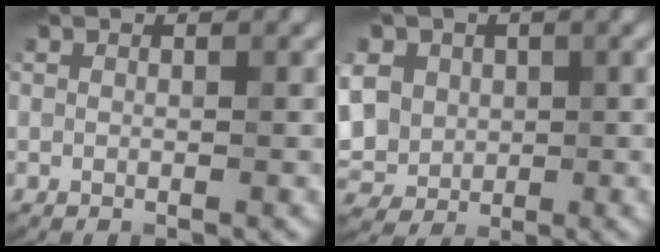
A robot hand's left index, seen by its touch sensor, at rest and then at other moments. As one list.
[{"total": 8.0, "force": [1.3, 6.7, 4.2], "torque": [-0.096, 0.023, 0.005]}]